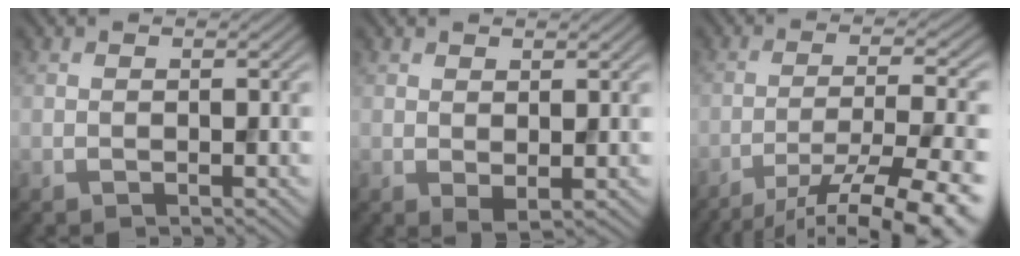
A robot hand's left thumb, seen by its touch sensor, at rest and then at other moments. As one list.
[{"total": 1.4, "force": [0.6, 0.7, 1.1], "torque": [-0.022, -0.006, 0.014]}, {"total": 14.5, "force": [-10.7, 2.7, 9.4], "torque": [-0.137, -0.012, -0.144]}]